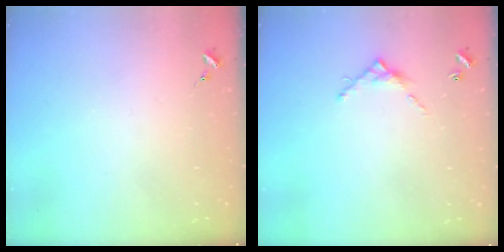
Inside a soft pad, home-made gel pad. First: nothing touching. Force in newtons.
{"total": 7.0, "press": 7.0, "slide": 0.2}